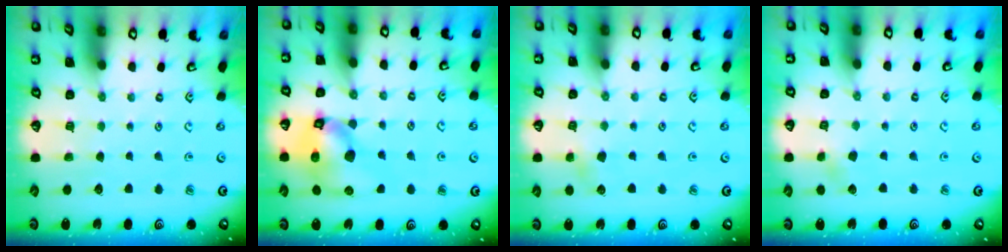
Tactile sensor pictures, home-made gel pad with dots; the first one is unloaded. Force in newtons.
{"total": 15.9, "press": 15.7, "slide": 2.6}
{"total": 4.2, "press": 4.2, "slide": 0.3}
{"total": 3.4, "press": 3.4, "slide": 0.4}